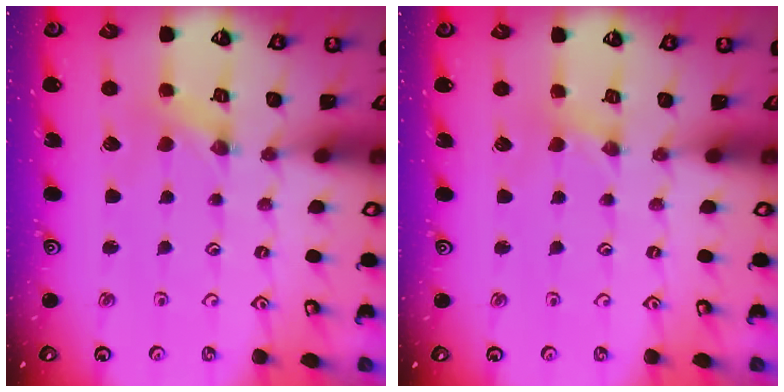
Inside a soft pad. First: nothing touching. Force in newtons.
{"total": 0.7, "press": 0.7, "slide": 0.1}